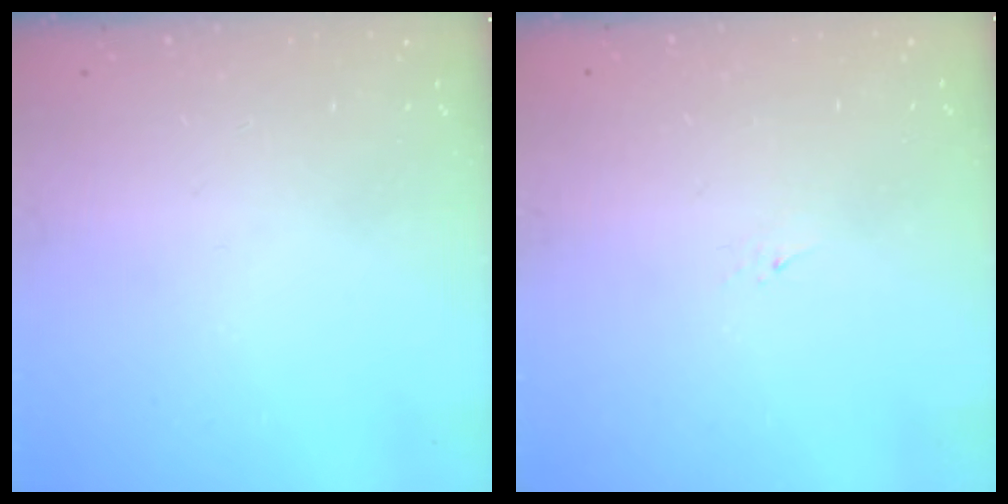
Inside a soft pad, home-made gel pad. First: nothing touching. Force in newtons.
{"total": 3.6, "press": 3.6, "slide": 0.7}